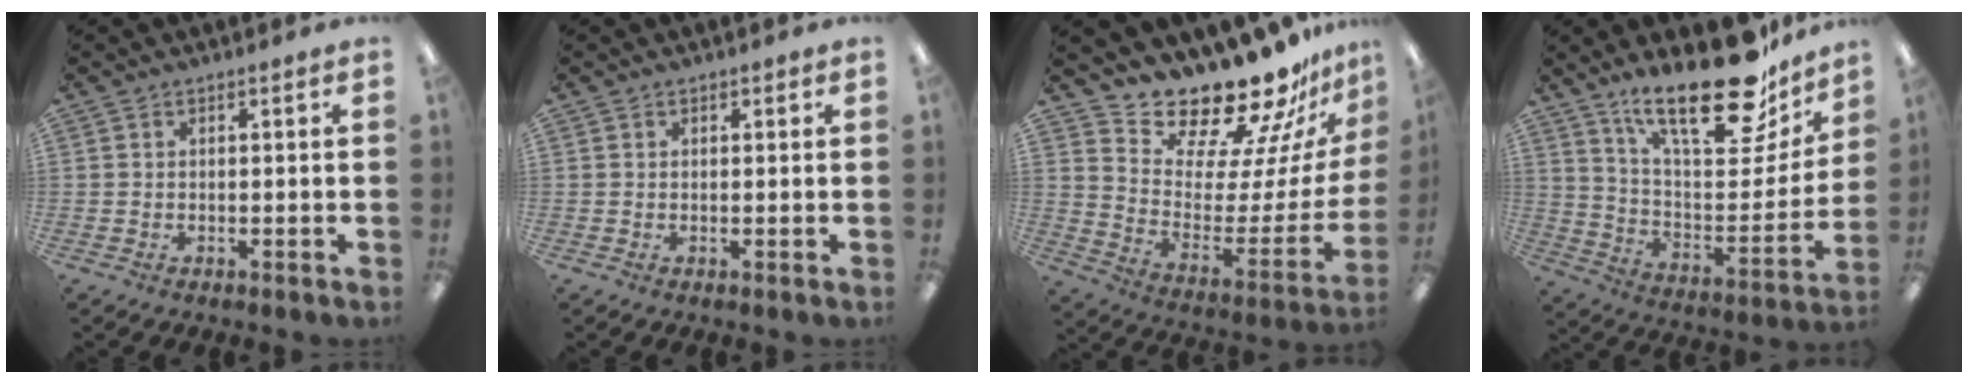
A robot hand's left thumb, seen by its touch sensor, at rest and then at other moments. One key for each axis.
{"total": 0.7, "fx": 0.5, "fy": 0.6, "fz": 0.1, "tx": -0.002, "ty": 0.003, "tz": 0.008}
{"total": 17.9, "fx": 17.0, "fy": 3.9, "fz": 3.9, "tx": -0.061, "ty": -0.171, "tz": 0.288}
{"total": 25.5, "fx": 18.7, "fy": 8.7, "fz": 15.0, "tx": -0.224, "ty": -0.125, "tz": 0.314}